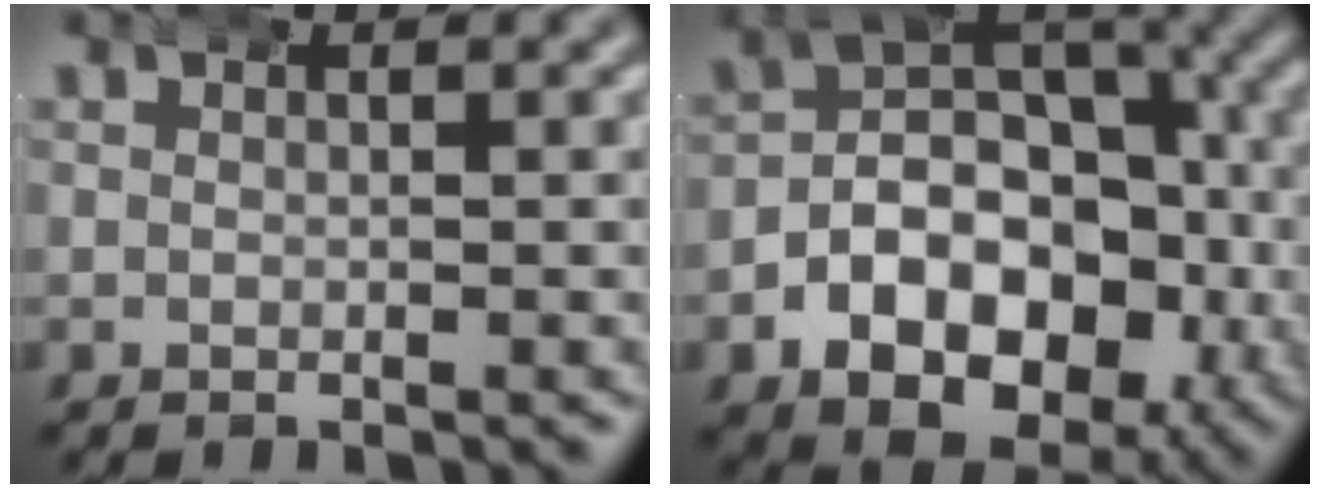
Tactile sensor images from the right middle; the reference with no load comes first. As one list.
[{"total": 13.5, "force": [-3.0, 10.3, 8.3], "torque": [-0.149, -0.039, -0.040]}]